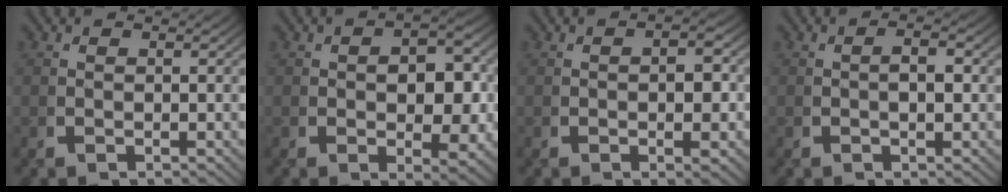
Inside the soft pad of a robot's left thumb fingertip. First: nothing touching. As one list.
[{"total": 5.1, "force": [-0.5, 3.2, 3.9], "torque": [-0.068, -0.024, 0.000]}, {"total": 2.4, "force": [-0.5, 1.4, 1.9], "torque": [-0.029, -0.011, -0.005]}, {"total": 1.7, "force": [-0.4, 1.0, 1.4], "torque": [-0.023, 0.002, -0.008]}]